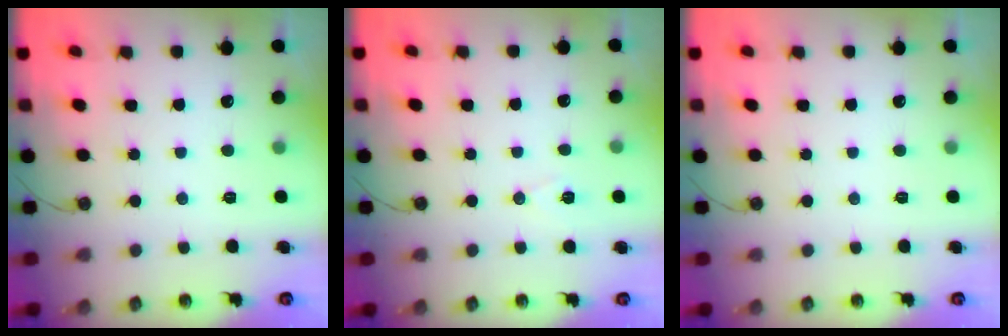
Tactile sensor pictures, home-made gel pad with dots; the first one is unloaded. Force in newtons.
{"total": 6.4, "press": 4.7, "slide": 4.4}
{"total": 0.0}